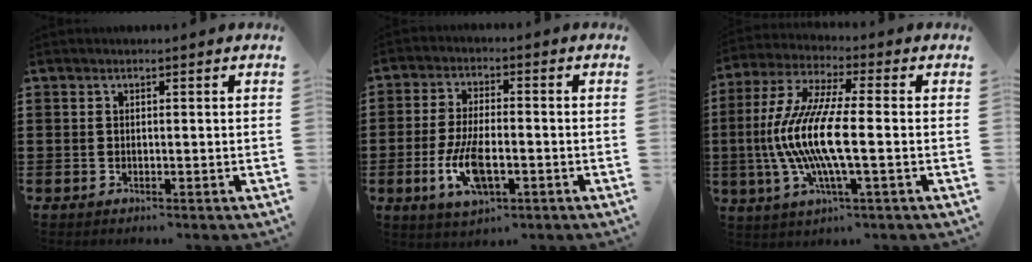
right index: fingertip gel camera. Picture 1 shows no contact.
{"total": 8.3, "force": [-2.6, 3.5, 7.1], "torque": [-0.156, -0.011, -0.049]}
{"total": 11.2, "force": [-2.0, 2.2, 10.8], "torque": [-0.241, -0.016, -0.046]}